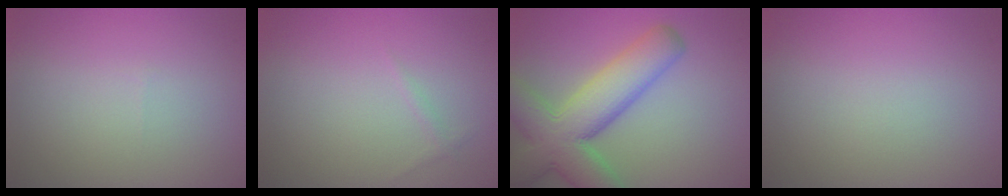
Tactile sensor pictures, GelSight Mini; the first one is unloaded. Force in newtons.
{"total": 0.5, "press": 0.5, "slide": 0.1}
{"total": 9.6, "press": 9.5, "slide": 0.6}
{"total": 0.0}